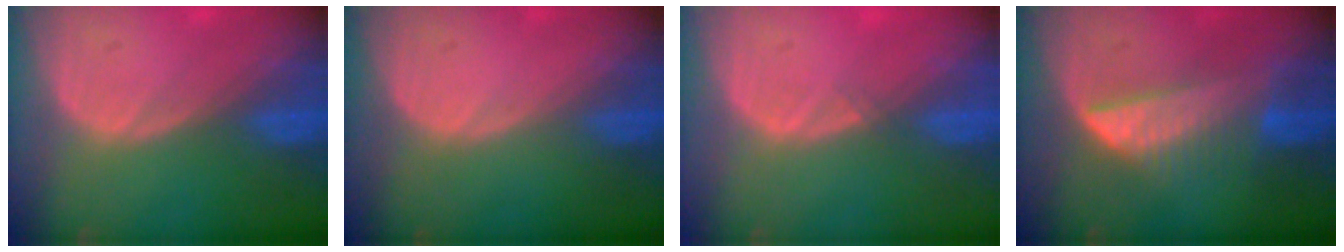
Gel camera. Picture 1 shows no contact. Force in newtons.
{"total": 0.0}
{"total": 0.7, "press": 0.5, "slide": 0.4}
{"total": 6.3, "press": 6.3, "slide": 0.4}